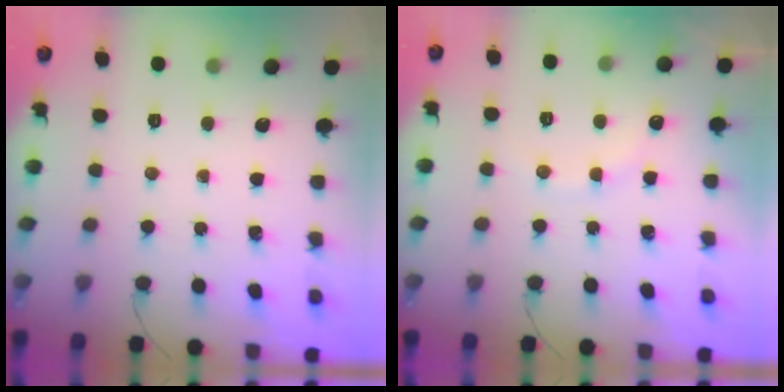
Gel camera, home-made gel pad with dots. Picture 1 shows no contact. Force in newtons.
{"total": 7.7, "press": 7.5, "slide": 1.6}